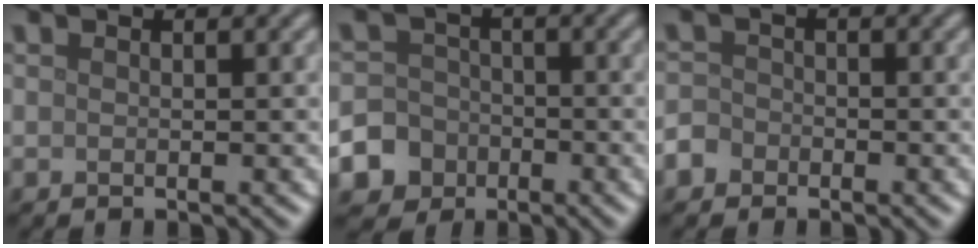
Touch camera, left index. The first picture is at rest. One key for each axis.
{"total": 8.4, "fx": -4.4, "fy": 7.1, "fz": 1.3, "tx": -0.025, "ty": -0.029, "tz": -0.095}
{"total": 2.6, "fx": -1.6, "fy": 2.0, "fz": 0.5, "tx": 0.004, "ty": -0.002, "tz": -0.033}